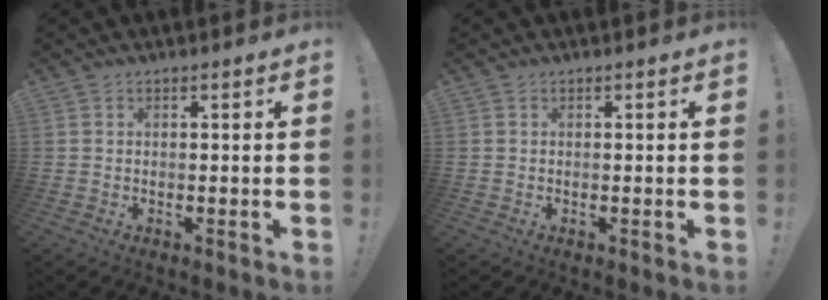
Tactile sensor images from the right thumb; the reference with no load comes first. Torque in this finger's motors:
{"motor_torque": [-0.08, 0.04, -0.13, 0.12, 0.03]}